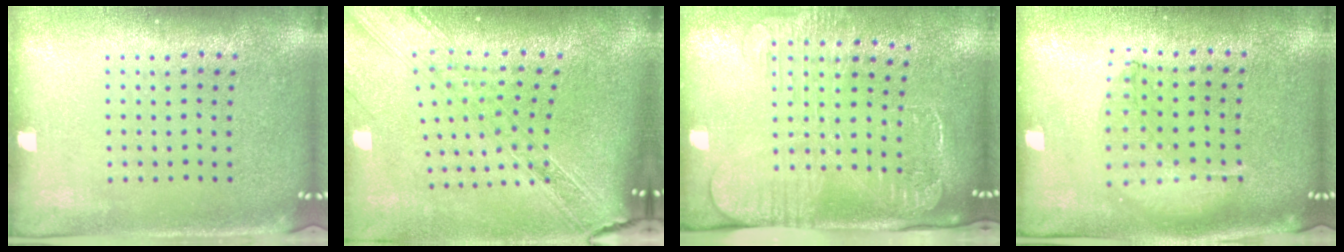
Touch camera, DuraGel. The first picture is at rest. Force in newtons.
{"total": 2.6, "press": 2.2, "slide": 1.5}
{"total": 2.6, "press": 2.0, "slide": 1.7}
{"total": 0.9, "press": 0.9, "slide": 0.2}